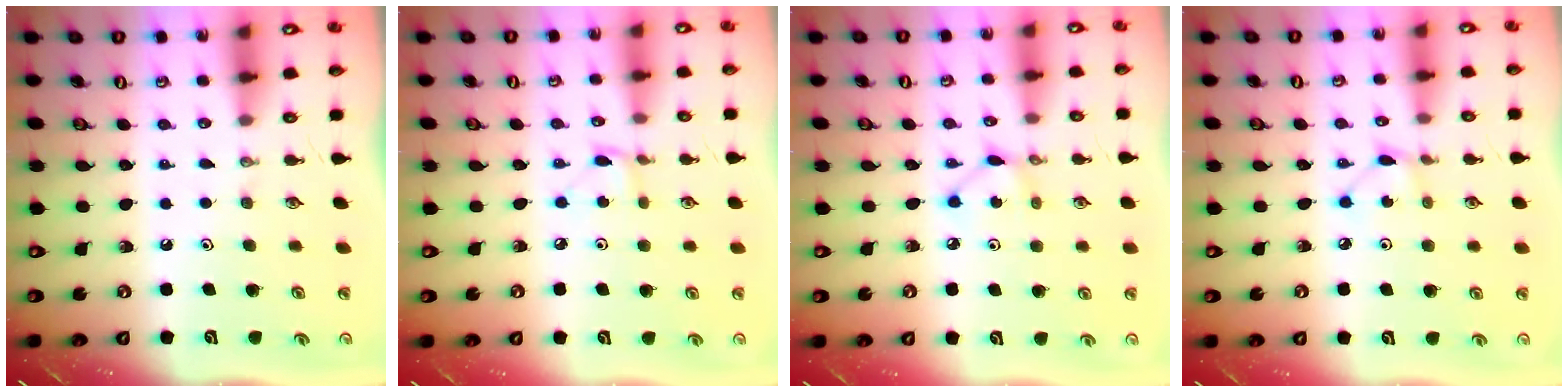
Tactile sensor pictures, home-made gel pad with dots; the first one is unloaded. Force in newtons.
{"total": 2.9, "press": 2.9, "slide": 0.4}
{"total": 3.1, "press": 3.1, "slide": 0.1}
{"total": 1.9, "press": 1.9, "slide": 0.1}